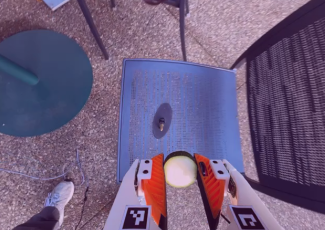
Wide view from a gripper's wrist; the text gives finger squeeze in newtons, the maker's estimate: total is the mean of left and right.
{"total": 11.4, "left": 11.0, "right": 11.7}